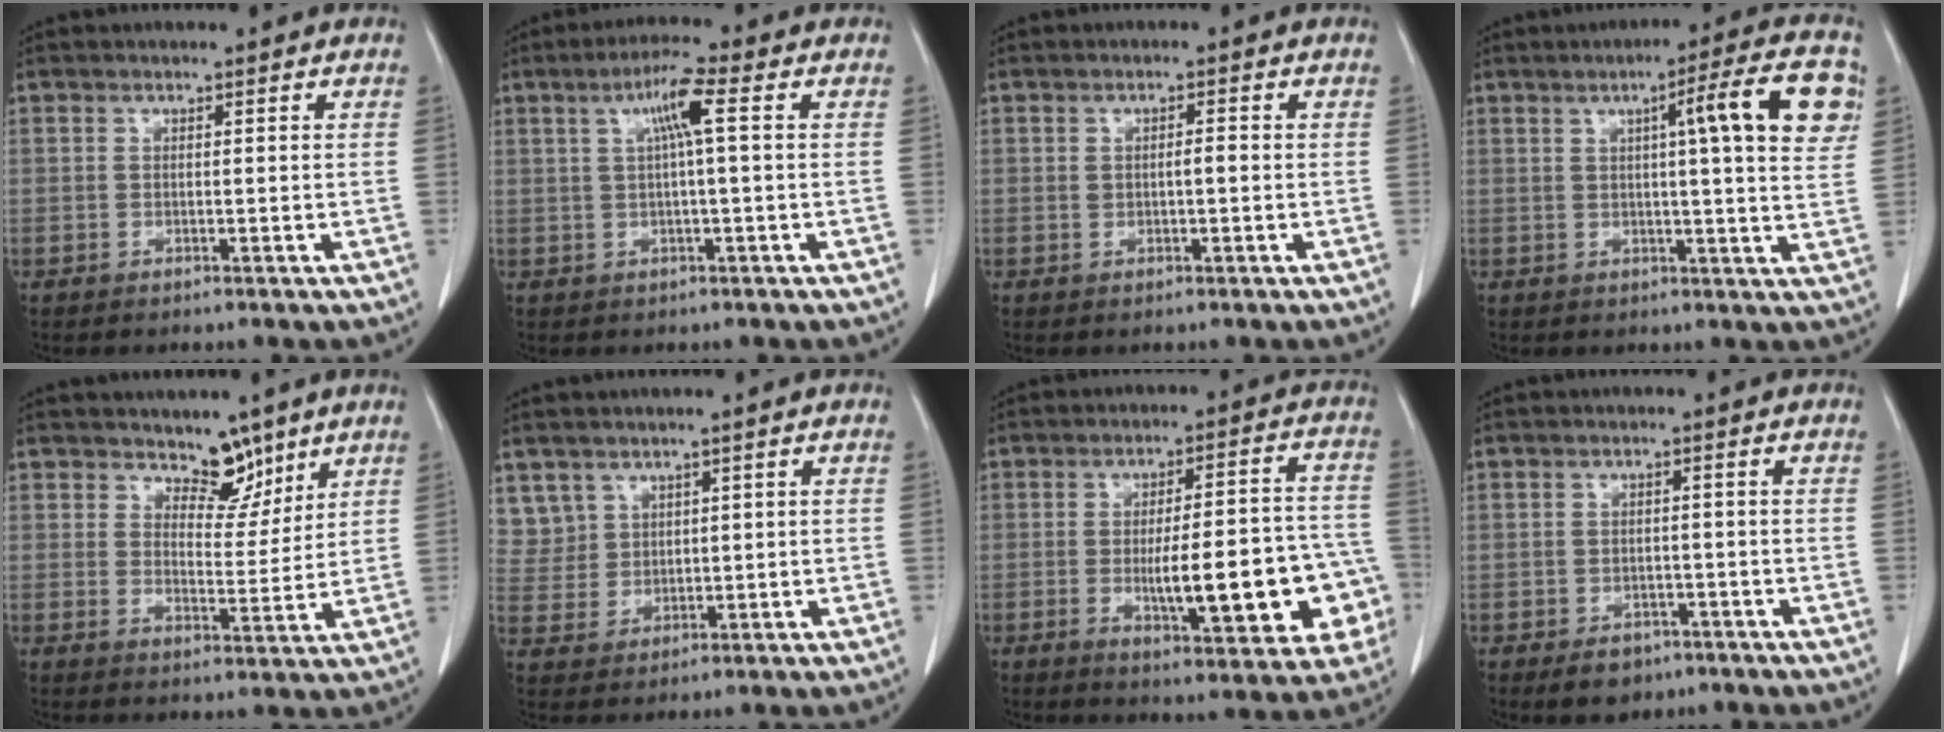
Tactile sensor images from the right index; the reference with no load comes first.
{"total": 5.4, "force": [1.4, -0.1, 5.2], "torque": [-0.094, 0.013, 0.025]}
{"total": 1.6, "force": [0.1, 0.5, 1.5], "torque": [-0.028, 0.006, 0.005]}
{"total": 11.6, "force": [3.9, 0.5, 10.9], "torque": [-0.147, 0.012, 0.045]}
{"total": 5.6, "force": [4.4, 2.8, 2.2], "torque": [-0.020, -0.008, 0.072]}
{"total": 6.1, "force": [3.7, 4.8, -0.1], "torque": [0.009, 0.010, 0.085]}
{"total": 17.6, "force": [-4.2, 4.2, 16.5], "torque": [-0.169, 0.034, -0.038]}
{"total": 3.9, "force": [-2.5, 2.6, 1.5], "torque": [-0.018, 0.003, -0.028]}